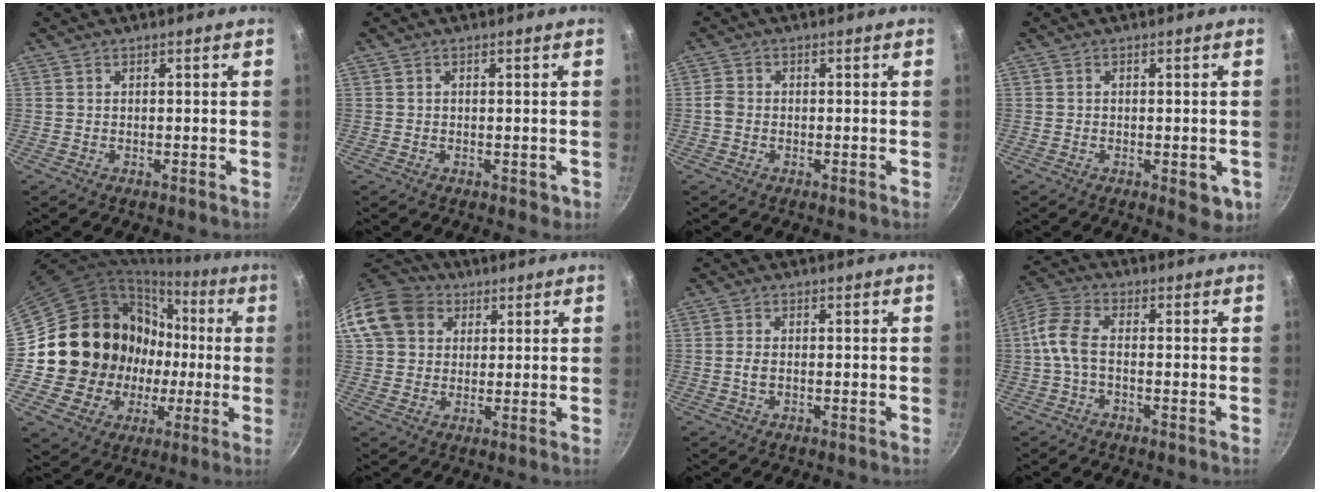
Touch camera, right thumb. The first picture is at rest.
{"total": 1.7, "force": [-0.3, 1.3, 0.9], "torque": [-0.009, 0.000, -0.002]}
{"total": 2.0, "force": [-0.6, 1.7, 1.0], "torque": [-0.021, 0.009, -0.016]}
{"total": 4.9, "force": [-1.5, 2.6, 3.9], "torque": [-0.037, 0.000, -0.017]}
{"total": 18.9, "force": [-0.3, 17.5, 7.1], "torque": [-0.094, 0.037, 0.013]}
{"total": 13.2, "force": [4.3, 10.8, 6.3], "torque": [-0.106, 0.020, 0.067]}
{"total": 2.0, "force": [-0.3, 1.1, 1.6], "torque": [-0.036, 0.004, -0.008]}
{"total": 6.7, "force": [-1.1, 3.5, 5.6], "torque": [-0.131, 0.025, -0.037]}